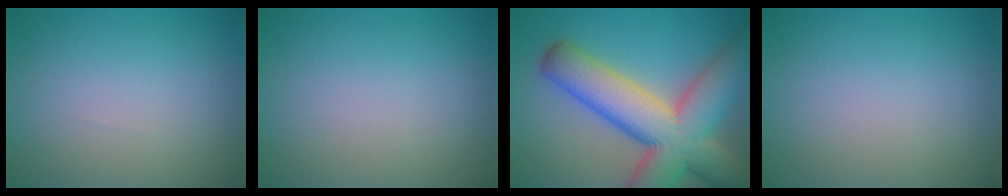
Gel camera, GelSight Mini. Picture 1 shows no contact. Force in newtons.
{"total": 0.0}
{"total": 13.1, "press": 13.1, "slide": 1.1}
{"total": 0.0}